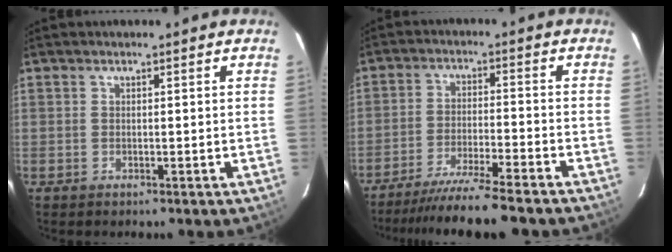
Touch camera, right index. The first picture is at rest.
{"total": 13.7, "force": [-12.2, -0.1, 6.2], "torque": [-0.135, -0.023, -0.198]}